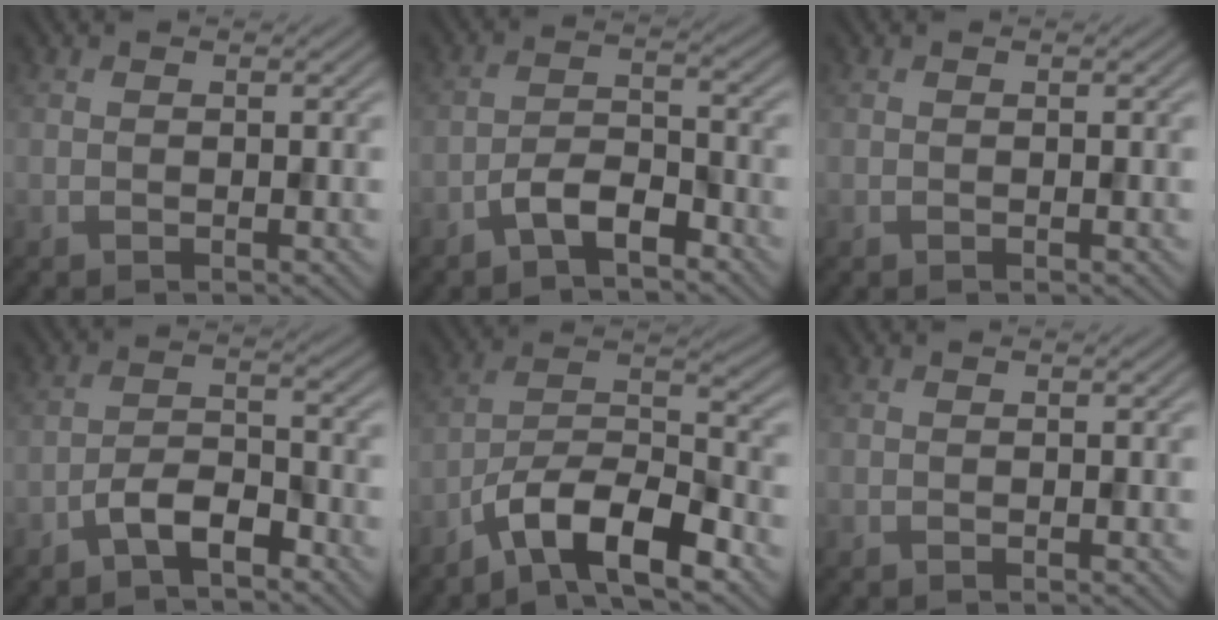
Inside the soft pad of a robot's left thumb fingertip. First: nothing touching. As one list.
[{"total": 4.6, "force": [-3.1, 1.7, 3.0], "torque": [-0.053, 0.008, -0.068]}, {"total": 0.0}, {"total": 4.7, "force": [-3.2, 1.7, 3.0], "torque": [-0.054, 0.008, -0.069]}, {"total": 11.0, "force": [-7.2, 3.4, 7.5], "torque": [-0.125, 0.007, -0.149]}, {"total": 0.0}]